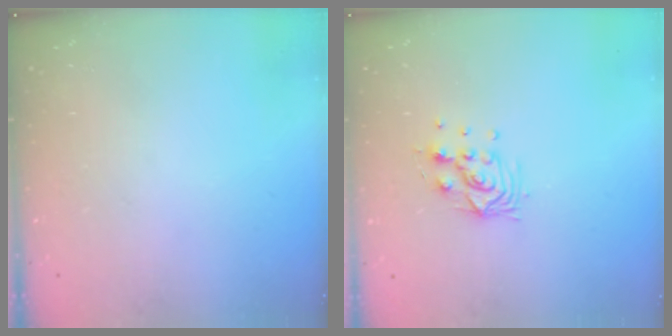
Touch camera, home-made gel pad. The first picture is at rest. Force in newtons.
{"total": 8.3, "press": 8.3, "slide": 0.7}